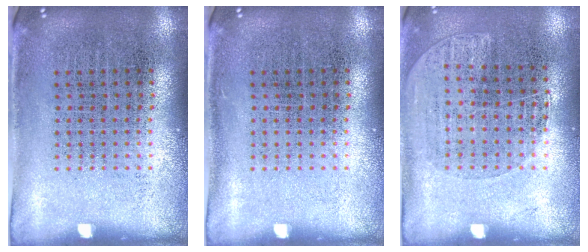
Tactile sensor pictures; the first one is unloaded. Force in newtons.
{"total": 0.0}
{"total": 1.1, "press": 0.9, "slide": 0.6}